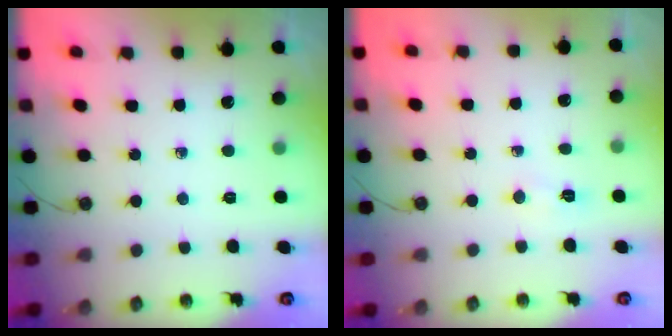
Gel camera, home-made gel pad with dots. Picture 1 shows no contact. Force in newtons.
{"total": 3.6, "press": 3.3, "slide": 1.3}